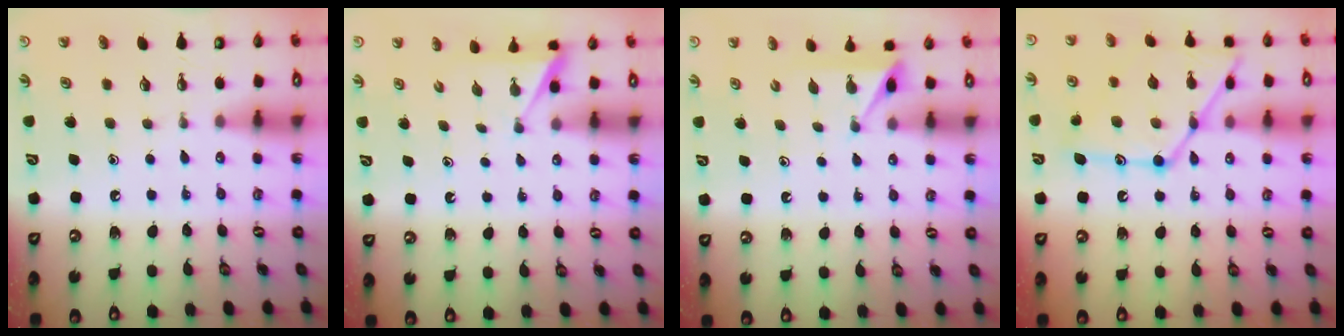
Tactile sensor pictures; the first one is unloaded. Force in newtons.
{"total": 1.9, "press": 1.9, "slide": 0.2}
{"total": 3.9, "press": 3.8, "slide": 0.5}
{"total": 18.0, "press": 17.9, "slide": 1.5}